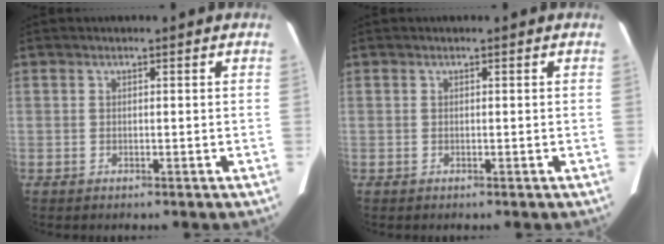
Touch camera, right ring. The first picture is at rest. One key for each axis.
{"total": 0.0}